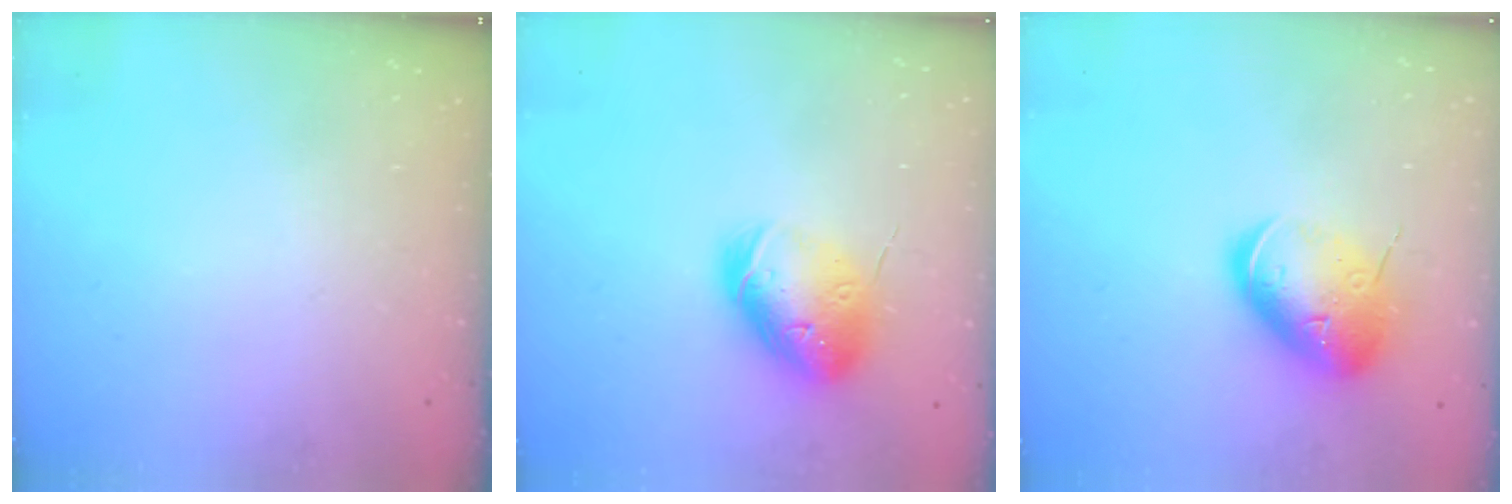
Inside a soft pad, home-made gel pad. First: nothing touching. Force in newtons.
{"total": 17.7, "press": 17.4, "slide": 2.8}
{"total": 17.6, "press": 17.4, "slide": 2.7}